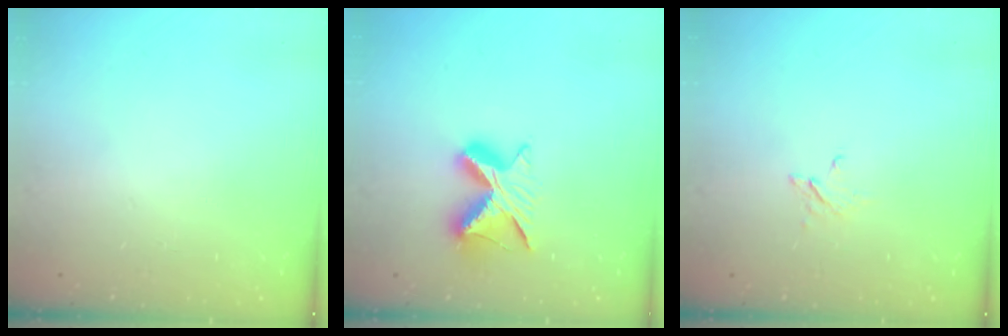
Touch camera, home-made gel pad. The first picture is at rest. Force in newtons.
{"total": 9.2, "press": 9.1, "slide": 1.0}
{"total": 2.8, "press": 2.8, "slide": 0.3}